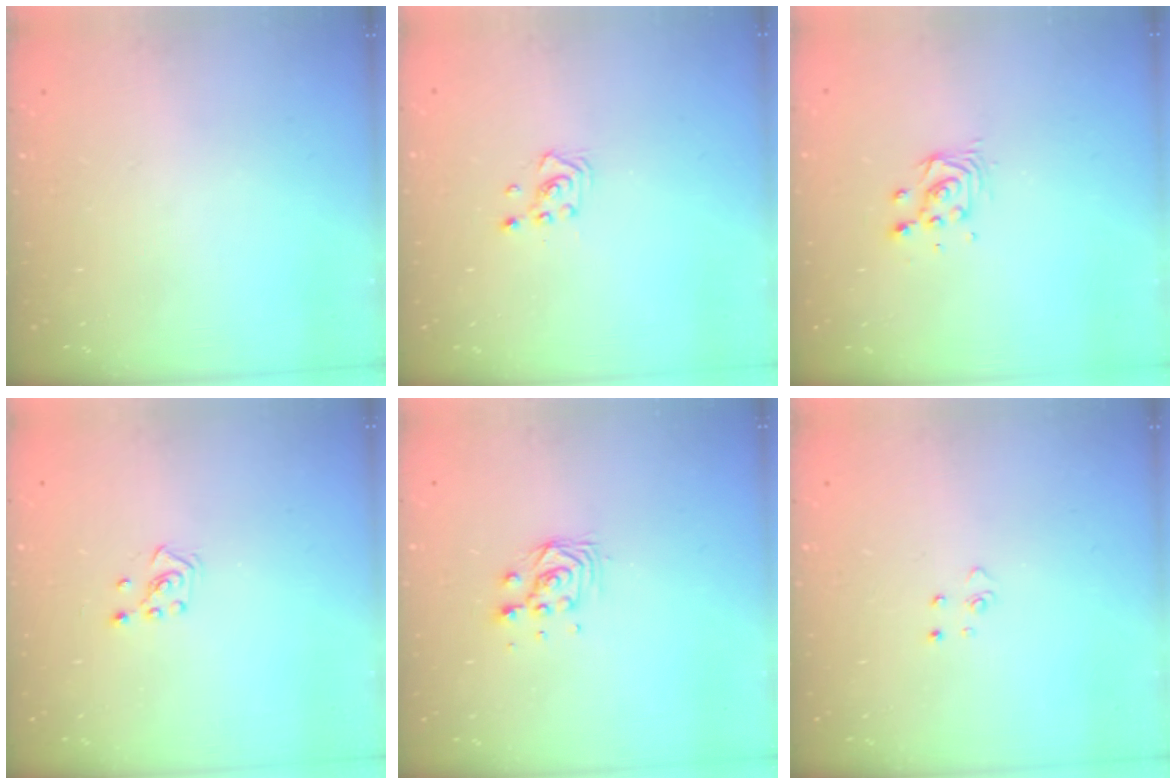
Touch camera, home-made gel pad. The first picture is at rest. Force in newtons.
{"total": 2.8, "press": 2.8, "slide": 0.3}
{"total": 3.9, "press": 3.9, "slide": 0.2}
{"total": 2.6, "press": 2.5, "slide": 0.6}
{"total": 4.7, "press": 4.6, "slide": 0.6}
{"total": 2.8, "press": 2.8, "slide": 0.3}